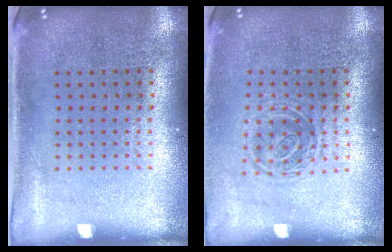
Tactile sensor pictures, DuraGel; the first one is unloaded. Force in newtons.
{"total": 1.3, "press": 1.1, "slide": 0.7}